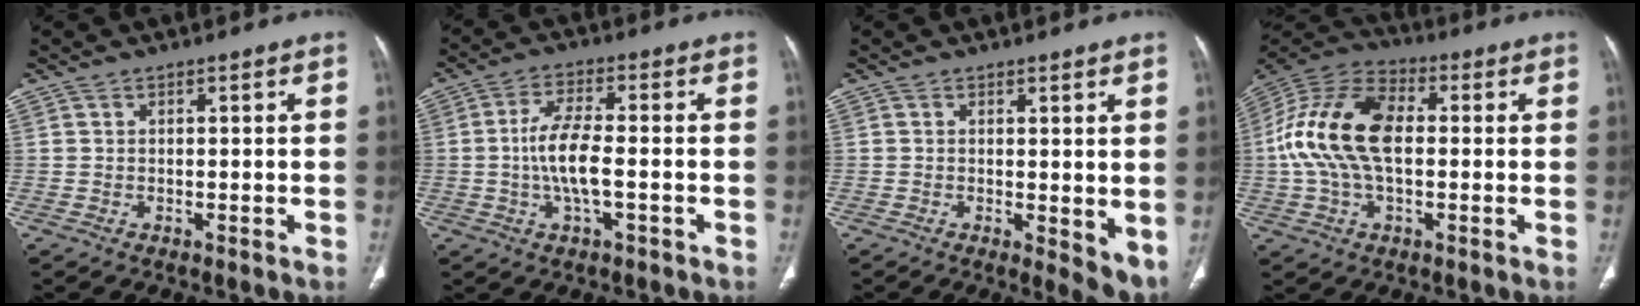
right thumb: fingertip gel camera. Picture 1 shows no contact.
{"total": 8.0, "force": [-1.2, 2.8, 7.4], "torque": [-0.156, 0.012, -0.027]}
{"total": 5.9, "force": [0.1, 2.4, 5.5], "torque": [-0.068, -0.017, 0.005]}
{"total": 17.1, "force": [0.5, 10.1, 13.9], "torque": [-0.275, 0.033, 0.002]}